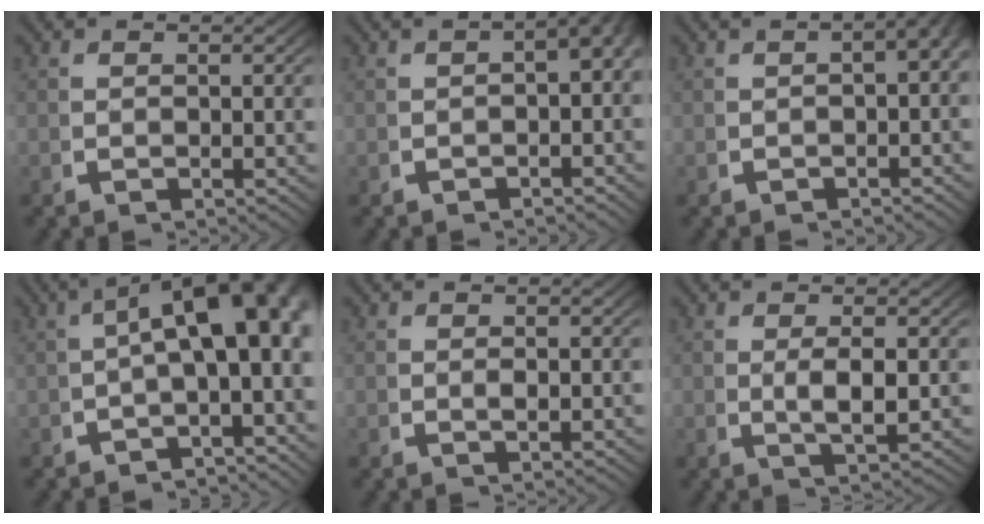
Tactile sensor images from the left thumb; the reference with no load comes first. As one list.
[{"total": 4.4, "force": [0.2, 2.7, 3.5], "torque": [-0.029, 0.023, -0.012]}, {"total": 5.5, "force": [0.9, 3.4, 4.3], "torque": [-0.033, 0.037, -0.009]}, {"total": 10.9, "force": [0.4, 5.6, 9.4], "torque": [-0.113, 0.002, -0.002]}, {"total": 0.7, "force": [0.2, 0.2, 0.6], "torque": [-0.015, -0.001, 0.004]}, {"total": 2.6, "force": [0.2, 0.8, 2.5], "torque": [-0.051, -0.006, 0.008]}]